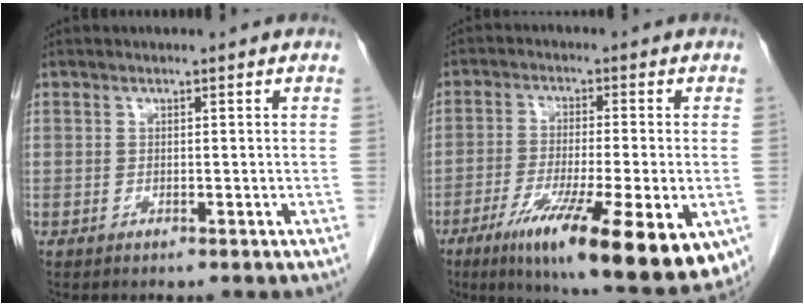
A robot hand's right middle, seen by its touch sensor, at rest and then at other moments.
{"total": 19.6, "force": [-10.1, 3.0, 16.5], "torque": [-0.198, -0.041, -0.155]}